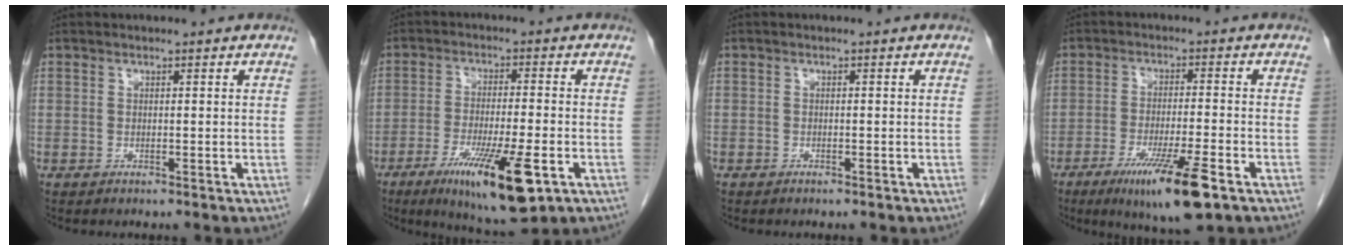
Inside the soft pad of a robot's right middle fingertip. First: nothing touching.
{"total": 13.8, "force": [-6.5, 2.2, 12.0], "torque": [-0.197, -0.029, -0.096]}
{"total": 0.7, "force": [-0.5, 0.5, 0.0], "torque": [-0.002, 0.004, -0.009]}
{"total": 11.0, "force": [-6.1, 0.7, 9.1], "torque": [-0.157, -0.027, -0.097]}